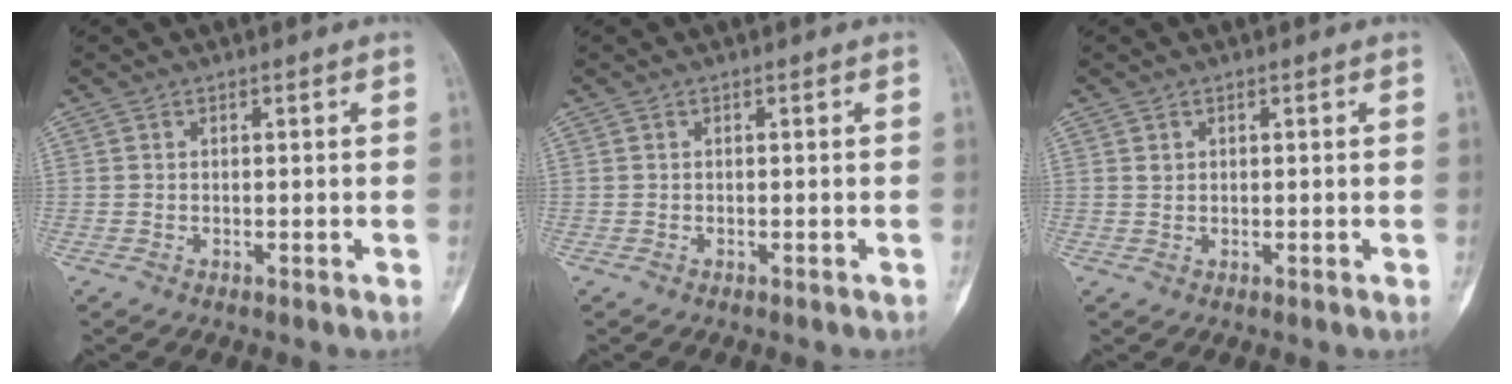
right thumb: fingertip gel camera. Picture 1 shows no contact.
{"total": 0.0}
{"total": 0.8, "force": [0.4, 0.6, 0.2], "torque": [0.003, -0.001, 0.008]}